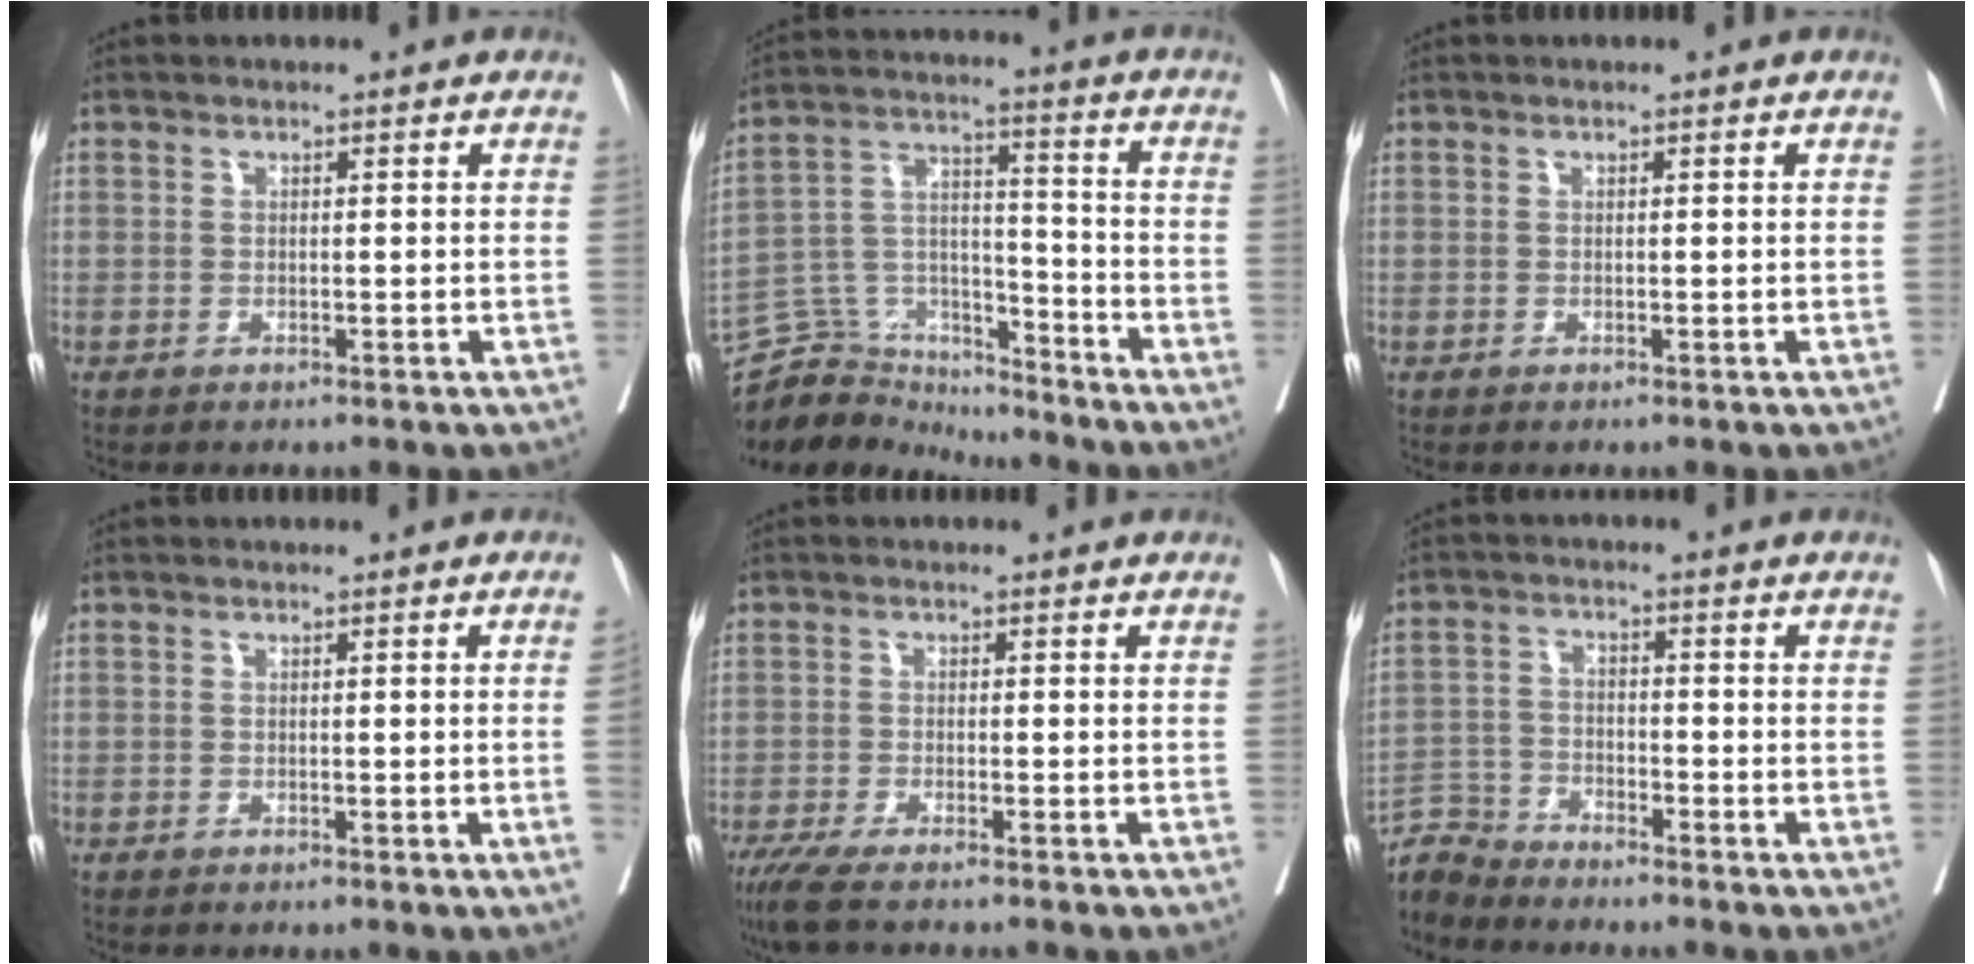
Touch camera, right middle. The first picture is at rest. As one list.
[{"total": 11.9, "force": [-11.5, 3.0, 0.4], "torque": [-0.011, 0.049, -0.206]}, {"total": 0.0}, {"total": 1.2, "force": [-0.3, -0.2, 1.1], "torque": [-0.017, -0.002, -0.004]}, {"total": 5.5, "force": [-4.5, 0.1, 3.2], "torque": [-0.054, -0.014, -0.078]}, {"total": 4.9, "force": [-4.7, 0.1, -1.2], "torque": [0.021, -0.003, -0.093]}]